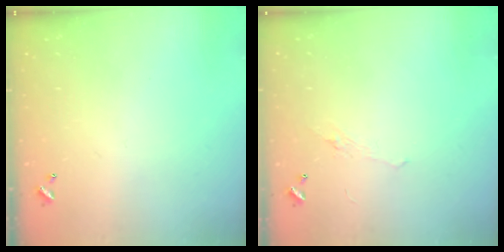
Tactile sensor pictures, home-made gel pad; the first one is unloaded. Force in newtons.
{"total": 0.9, "press": 0.5, "slide": 0.7}